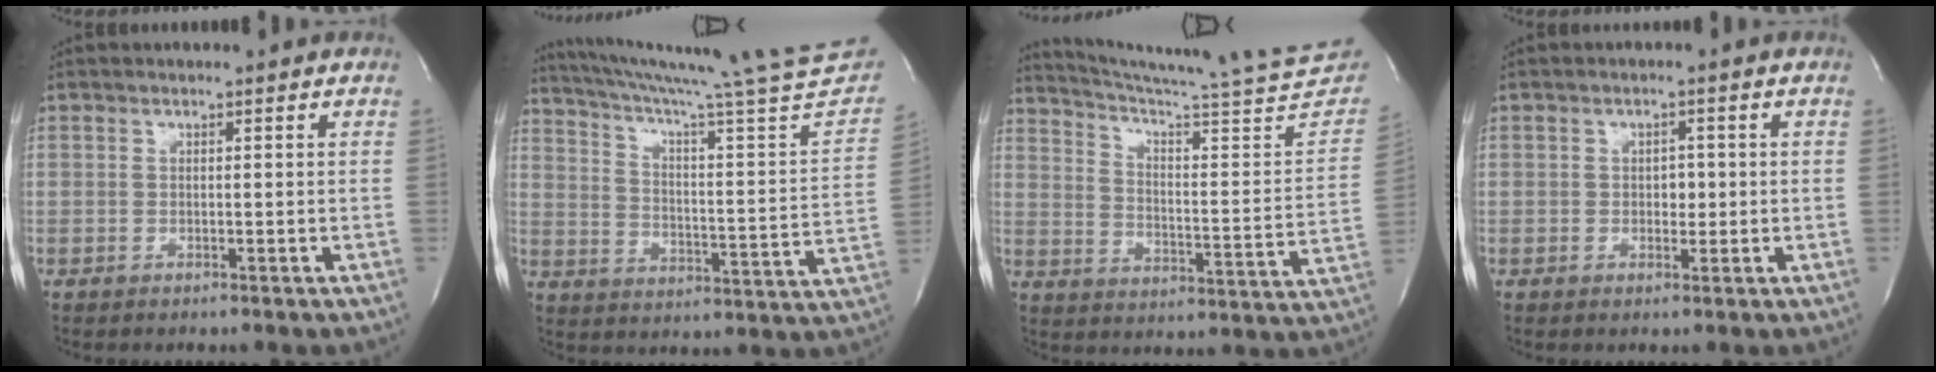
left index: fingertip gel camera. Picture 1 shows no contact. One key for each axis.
{"total": 29.5, "fx": 26.3, "fy": -0.7, "fz": 13.4, "tx": -0.218, "ty": -0.087, "tz": 0.348}
{"total": 27.6, "fx": 25.9, "fy": -0.3, "fz": 9.7, "tx": -0.152, "ty": -0.106, "tz": 0.336}
{"total": 1.9, "fx": -0.1, "fy": 1.3, "fz": 1.5, "tx": -0.019, "ty": 0.002, "tz": 0.001}